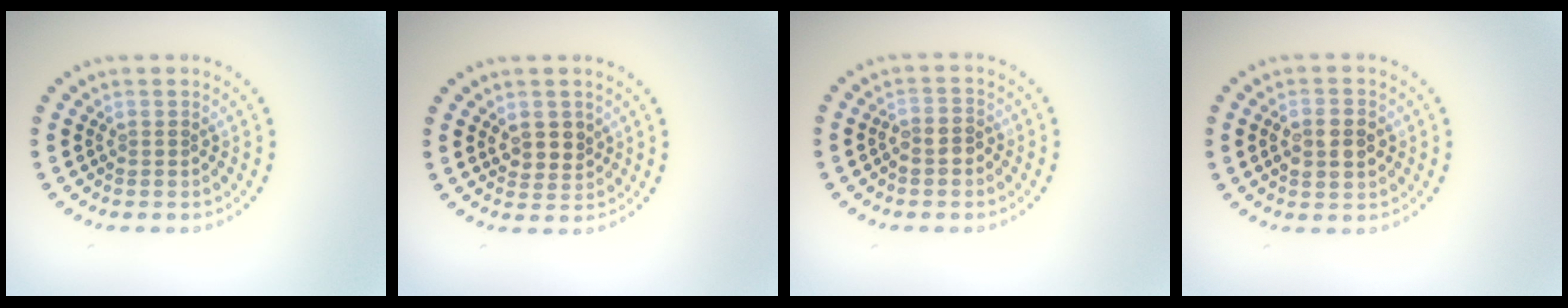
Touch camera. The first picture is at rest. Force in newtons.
{"total": 2.3, "press": 2.2, "slide": 0.8}
{"total": 1.6, "press": 1.4, "slide": 0.8}
{"total": 3.8, "press": 3.8, "slide": 0.4}